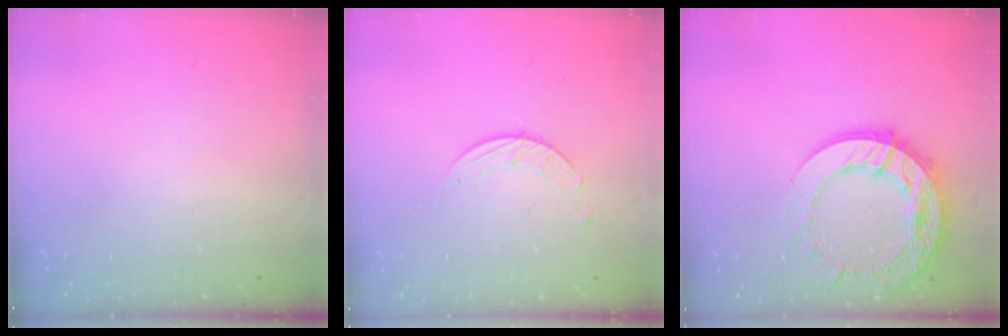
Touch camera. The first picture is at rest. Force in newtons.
{"total": 3.8, "press": 3.8, "slide": 0.3}
{"total": 20.5, "press": 20.5, "slide": 1.9}